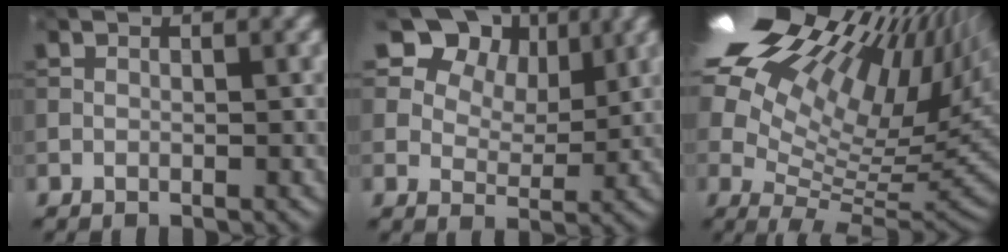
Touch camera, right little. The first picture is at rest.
{"total": 11.0, "force": [6.6, 7.1, 5.2], "torque": [-0.096, 0.000, 0.114]}
{"total": 20.5, "force": [10.6, 8.9, 15.1], "torque": [-0.242, 0.065, 0.186]}